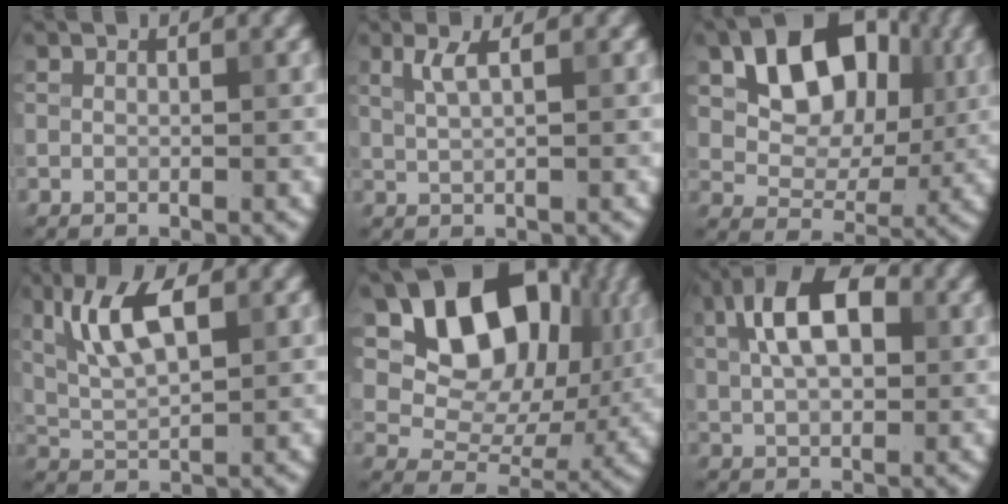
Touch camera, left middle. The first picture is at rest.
{"total": 2.0, "force": [0.9, 0.6, 1.7], "torque": [-0.029, -0.001, 0.018]}
{"total": 9.6, "force": [2.9, 6.6, 6.3], "torque": [-0.097, 0.005, 0.036]}
{"total": 5.6, "force": [2.2, 2.1, 4.7], "torque": [-0.095, 0.004, 0.042]}
{"total": 12.2, "force": [4.5, 8.5, 7.5], "torque": [-0.113, -0.002, 0.076]}
{"total": 8.0, "force": [2.4, 4.4, 6.2], "torque": [-0.109, 0.026, 0.024]}